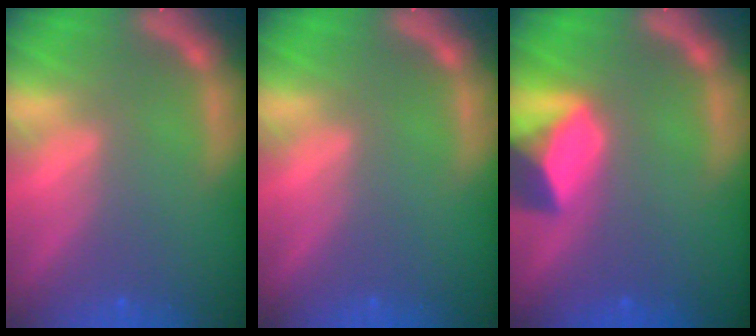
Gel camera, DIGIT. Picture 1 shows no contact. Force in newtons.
{"total": 0.0}
{"total": 5.9}